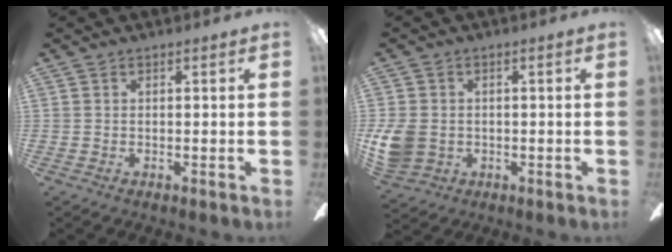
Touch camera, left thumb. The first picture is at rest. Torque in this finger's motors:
{"motor_torque": [-0.10, 0.86, 0.36, -0.47, 0.03]}